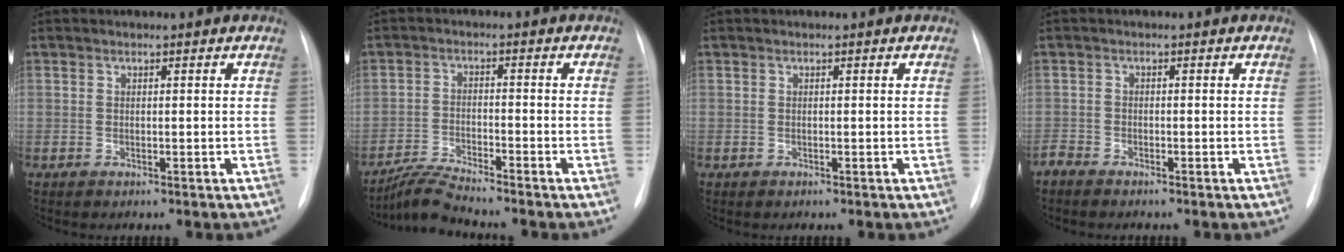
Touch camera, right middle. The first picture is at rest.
{"total": 5.0, "force": [-4.7, -1.2, 1.1], "torque": [-0.032, -0.022, -0.092]}
{"total": 0.0}
{"total": 1.6, "force": [-1.6, 0.2, 0.2], "torque": [-0.006, -0.004, -0.030]}